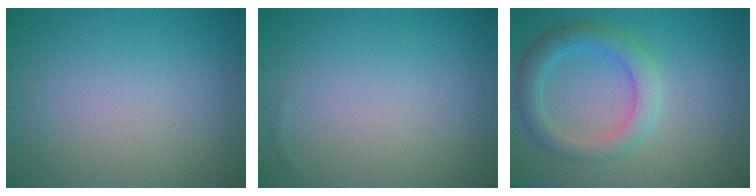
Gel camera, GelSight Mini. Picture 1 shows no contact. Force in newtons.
{"total": 0.0}
{"total": 4.1, "press": 4.1, "slide": 0.2}